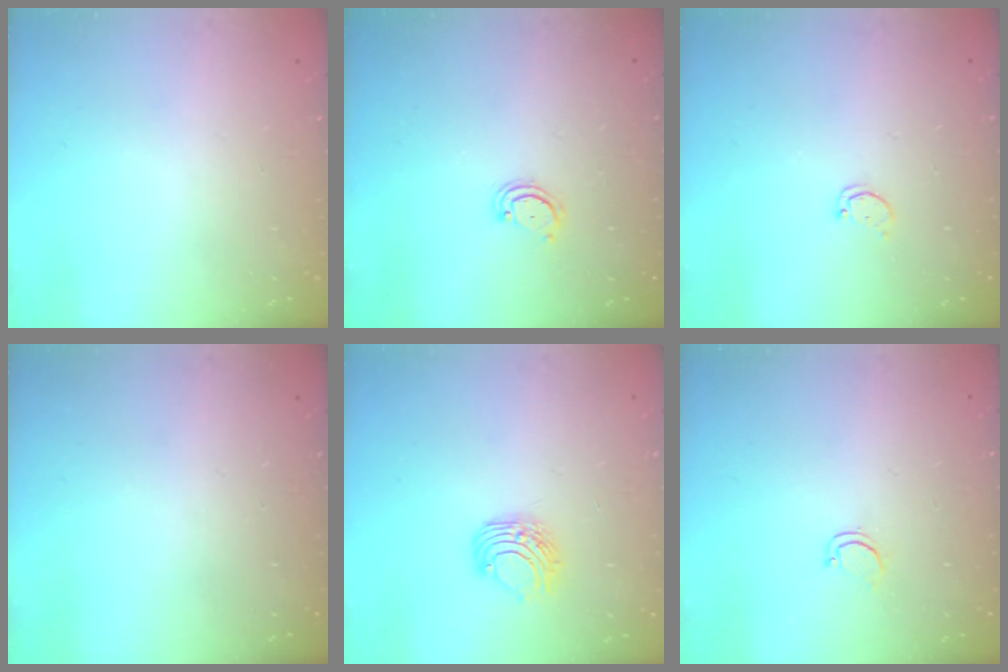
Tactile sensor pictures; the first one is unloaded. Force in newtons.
{"total": 2.6, "press": 2.6, "slide": 0.3}
{"total": 1.7, "press": 1.7, "slide": 0.2}
{"total": 0.0}
{"total": 7.5, "press": 7.5, "slide": 0.7}
{"total": 2.8, "press": 2.8, "slide": 0.2}